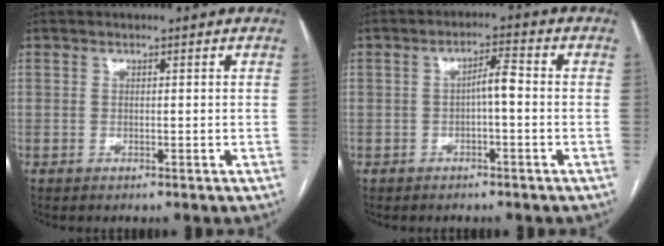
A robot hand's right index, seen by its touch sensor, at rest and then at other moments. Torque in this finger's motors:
{"motor_torque": [0.57, -0.27, 0.28, 0.07]}